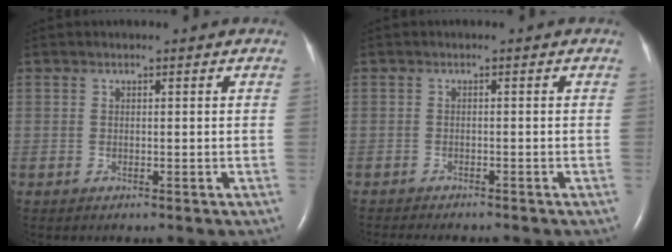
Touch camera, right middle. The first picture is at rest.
{"total": 7.0, "force": [-6.2, 1.3, 2.8], "torque": [-0.036, -0.008, -0.088]}